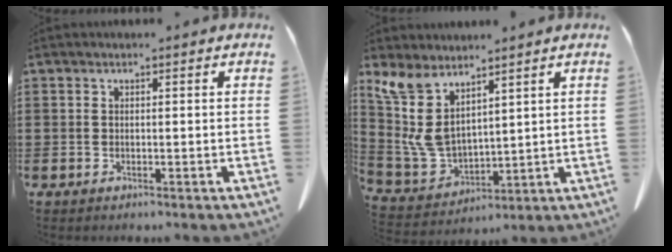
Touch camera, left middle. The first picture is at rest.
{"total": 8.8, "force": [4.7, 5.0, 5.5], "torque": [-0.158, -0.024, 0.086]}